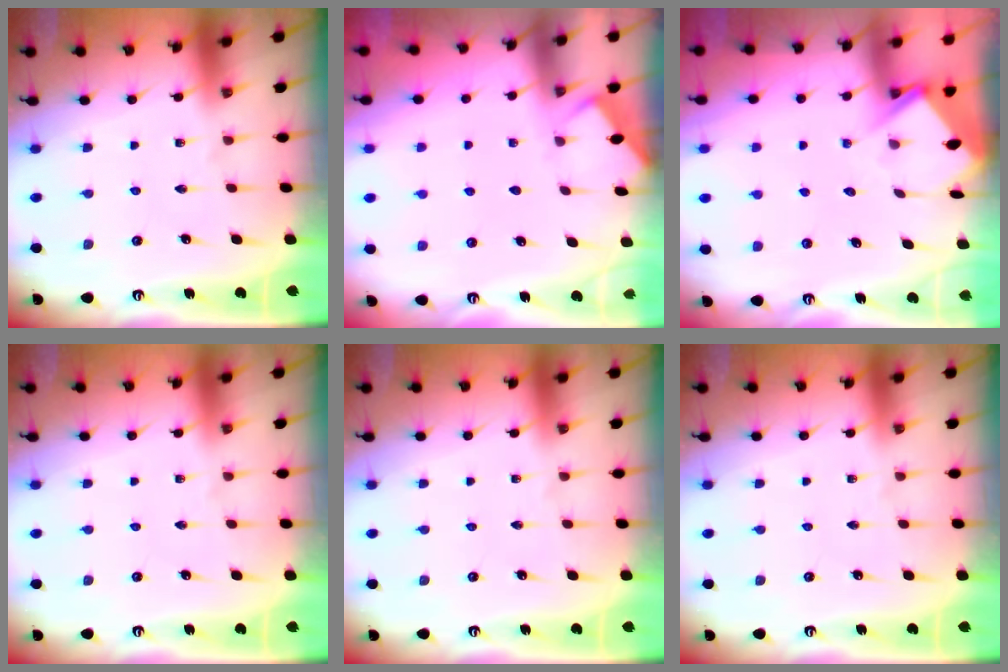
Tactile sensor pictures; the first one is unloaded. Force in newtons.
{"total": 2.0, "press": 1.9, "slide": 0.3}
{"total": 3.9, "press": 3.9, "slide": 0.4}
{"total": 0.0}
{"total": 0.0}
{"total": 0.0}